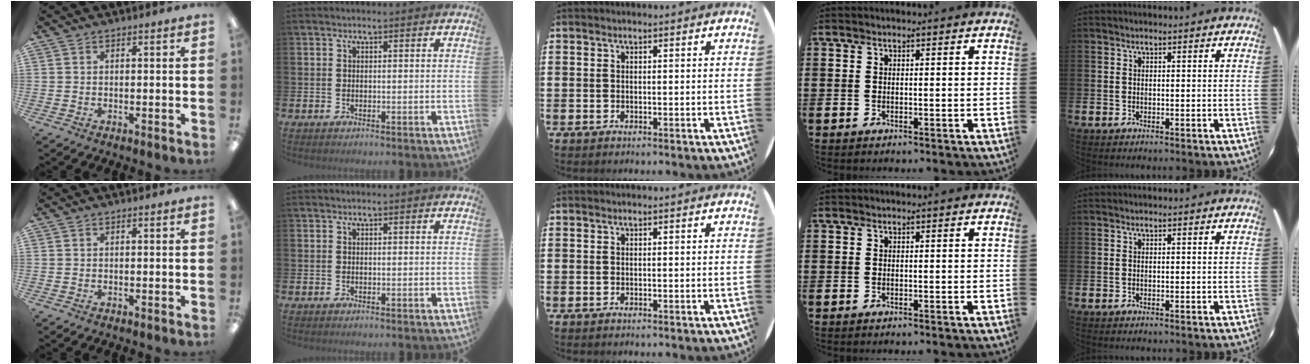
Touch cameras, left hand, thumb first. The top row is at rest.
{}